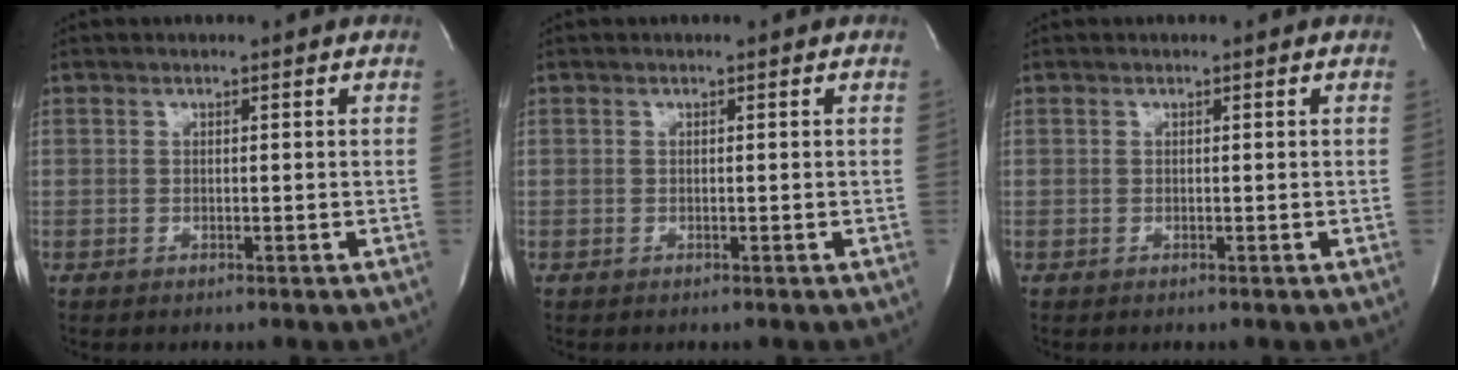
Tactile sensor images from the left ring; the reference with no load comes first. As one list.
[{"total": 0.0}, {"total": 0.0}]